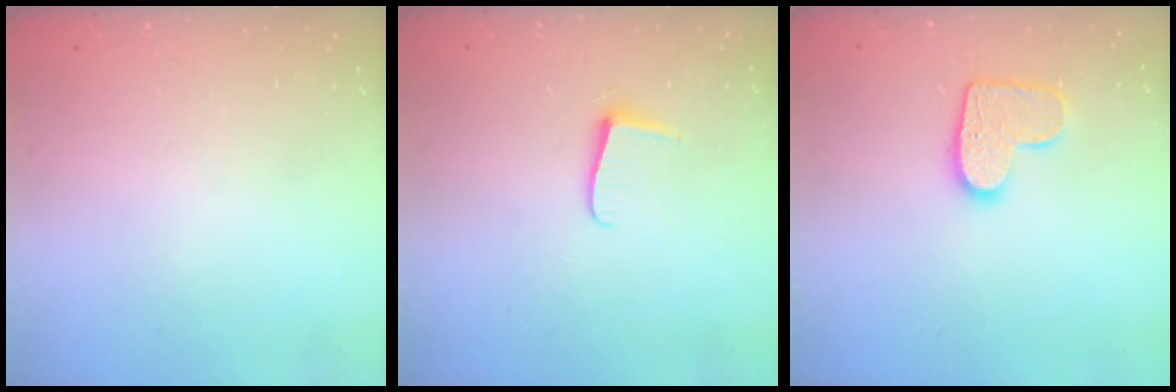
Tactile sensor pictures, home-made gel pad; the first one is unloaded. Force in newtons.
{"total": 5.6, "press": 5.6, "slide": 0.7}
{"total": 10.9, "press": 10.9, "slide": 0.6}